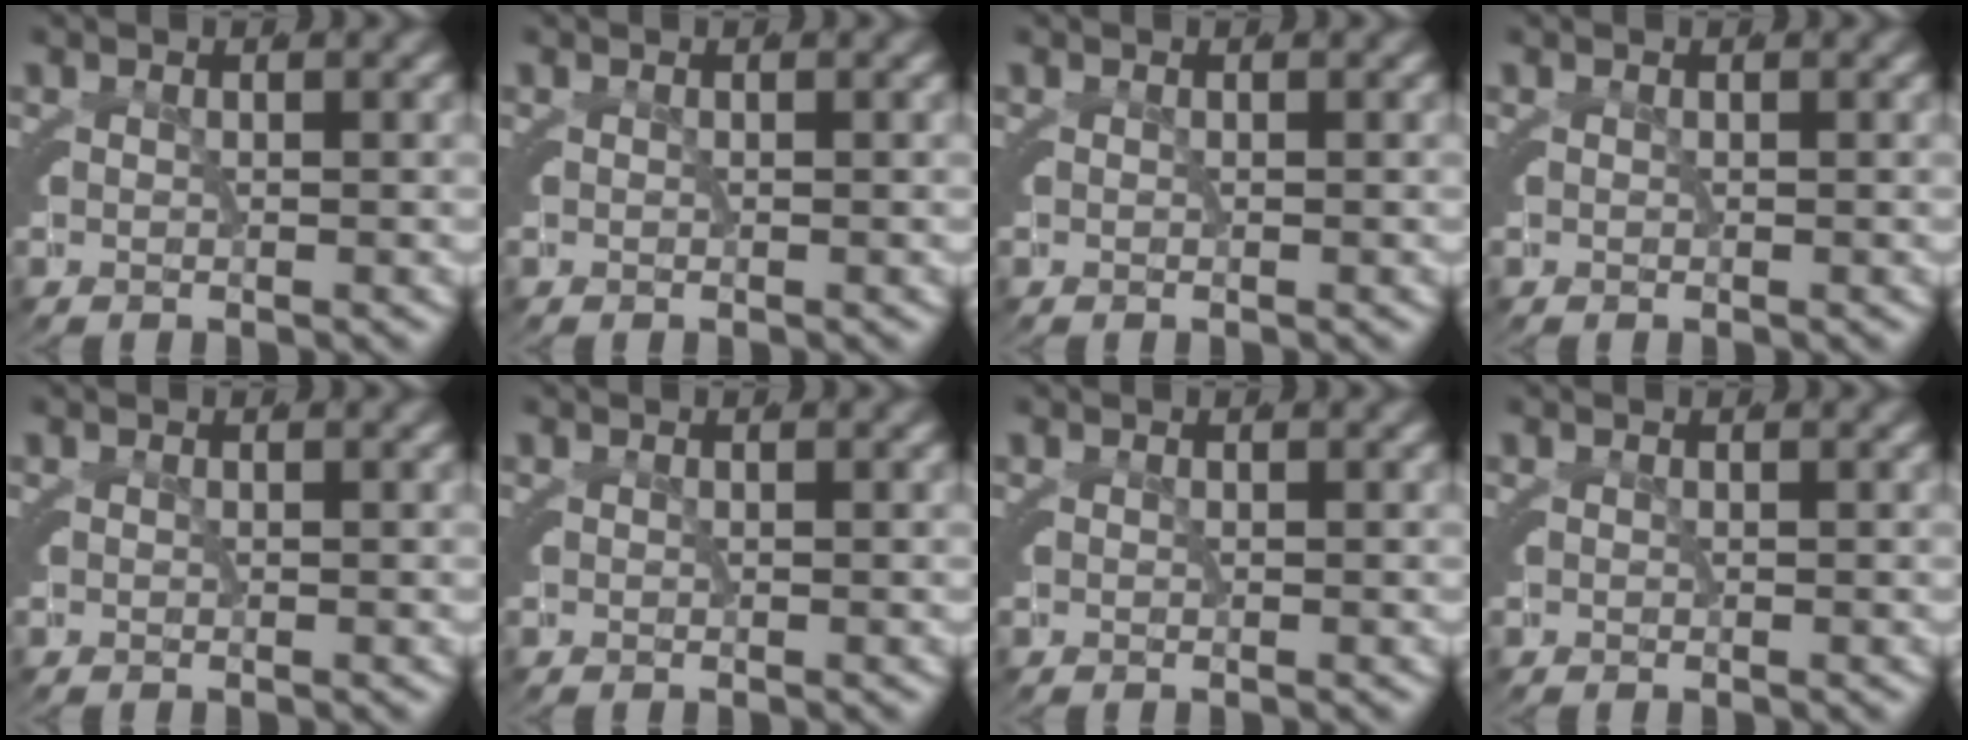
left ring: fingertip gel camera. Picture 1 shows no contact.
{"total": 0.0}
{"total": 0.0}
{"total": 0.0}
{"total": 0.0}
{"total": 0.0}
{"total": 0.0}
{"total": 0.0}